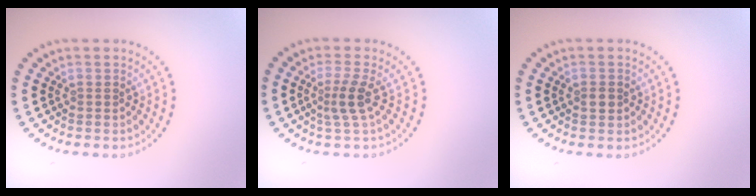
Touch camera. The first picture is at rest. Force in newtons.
{"total": 2.3, "press": 1.7, "slide": 1.6}
{"total": 1.0, "press": 1.0, "slide": 0.1}